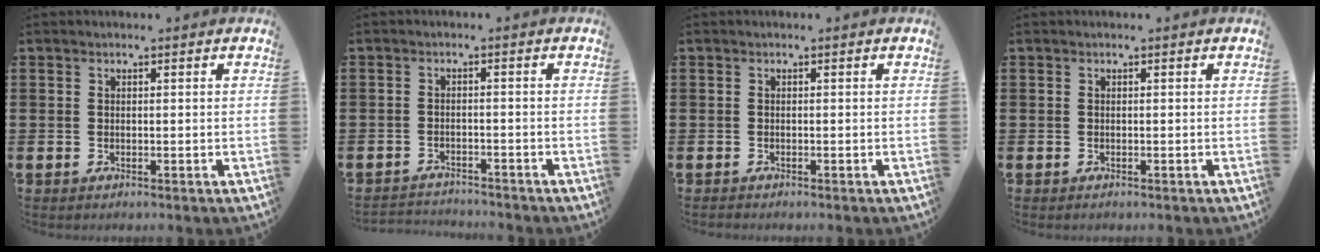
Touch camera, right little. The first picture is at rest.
{"total": 1.9, "force": [-1.9, 0.1, -0.2], "torque": [-0.003, 0.002, -0.043]}
{"total": 0.0}
{"total": 0.0}